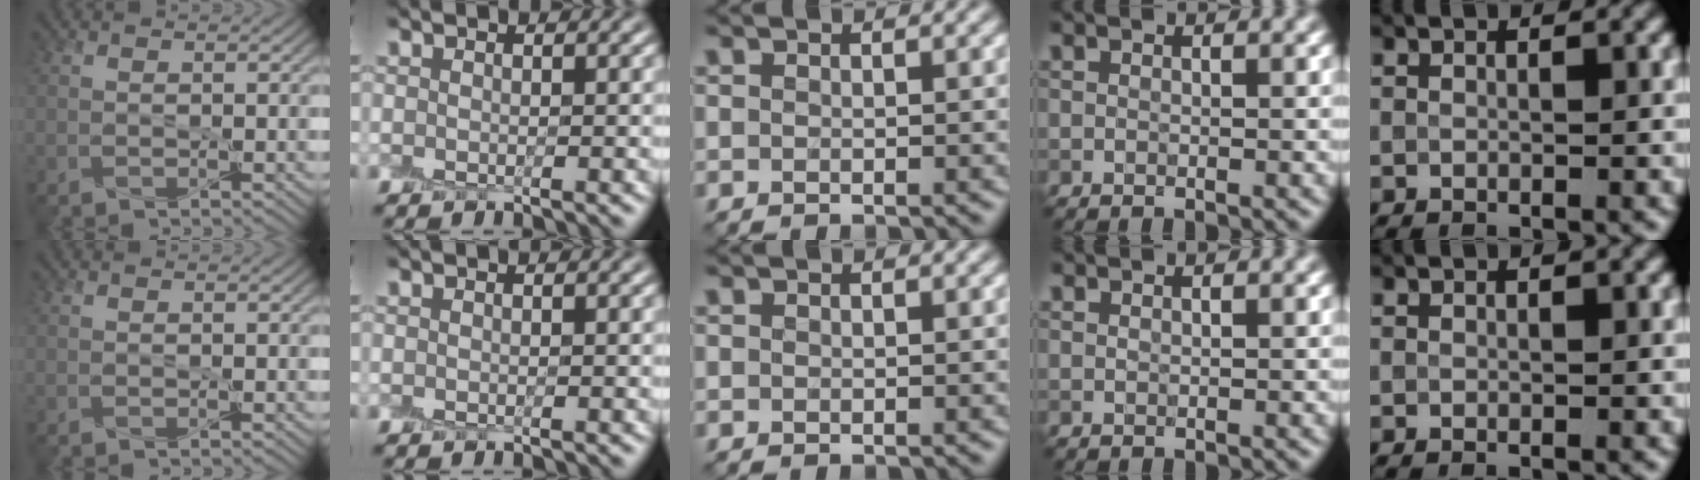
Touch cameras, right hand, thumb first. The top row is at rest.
{"ring": {"total": 0.5, "force": [0.5, 0.1, 0.0], "torque": [0.001, -0.002, 0.012]}}